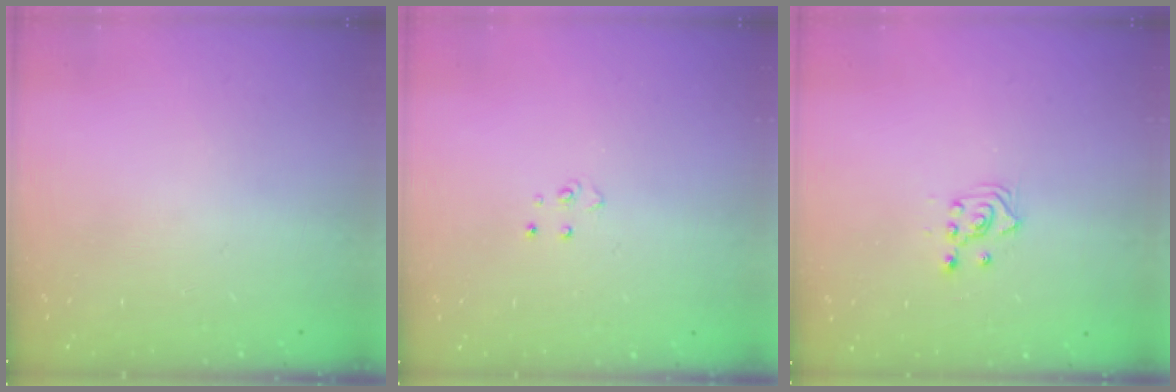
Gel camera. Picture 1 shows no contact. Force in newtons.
{"total": 4.0, "press": 3.9, "slide": 0.4}
{"total": 2.4, "press": 2.2, "slide": 0.8}